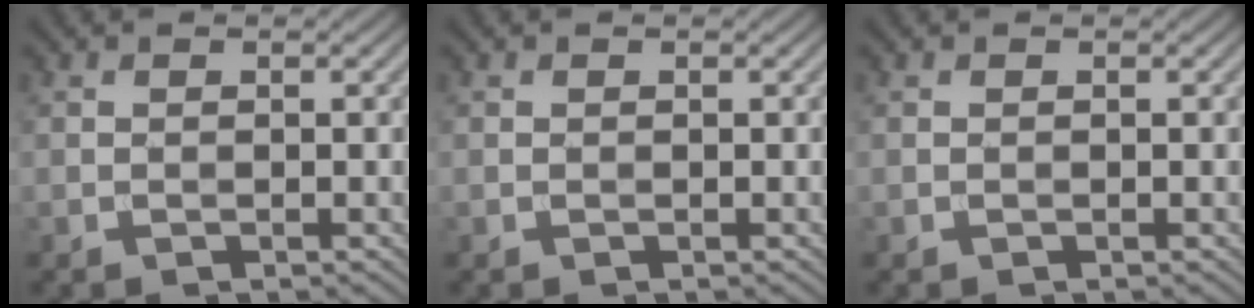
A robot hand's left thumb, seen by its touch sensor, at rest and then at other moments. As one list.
[{"total": 0.0}, {"total": 0.0}]